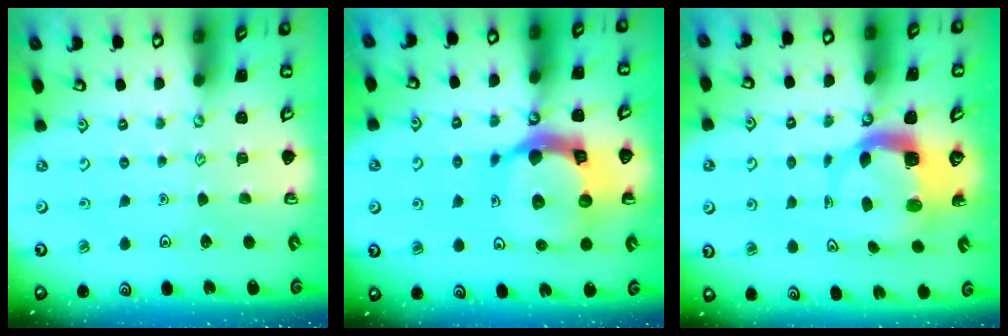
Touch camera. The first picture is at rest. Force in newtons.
{"total": 18.6, "press": 18.5, "slide": 2.2}
{"total": 5.7, "press": 5.7, "slide": 0.8}